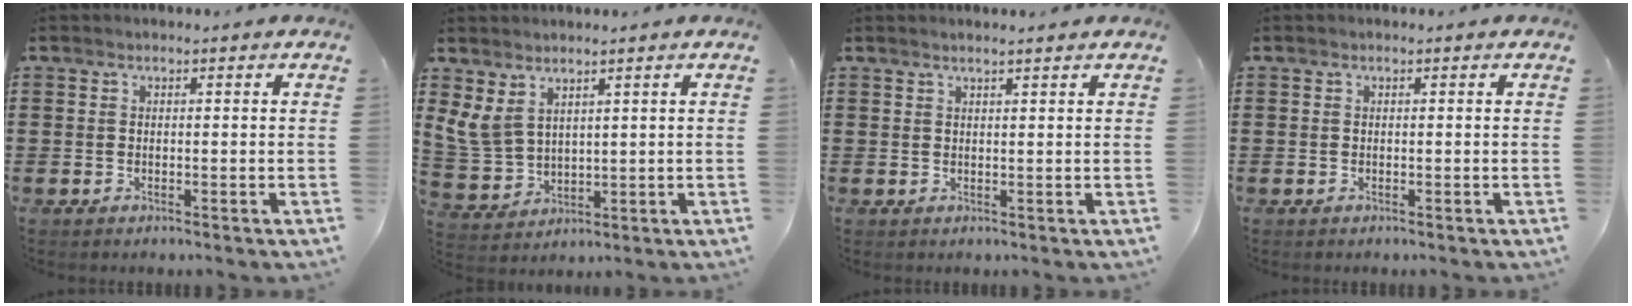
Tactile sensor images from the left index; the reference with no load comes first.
{"total": 5.3, "force": [3.5, 3.0, 2.6], "torque": [-0.079, -0.010, 0.067]}
{"total": 1.3, "force": [1.1, -0.2, 0.6], "torque": [-0.011, -0.001, 0.022]}
{"total": 0.0}